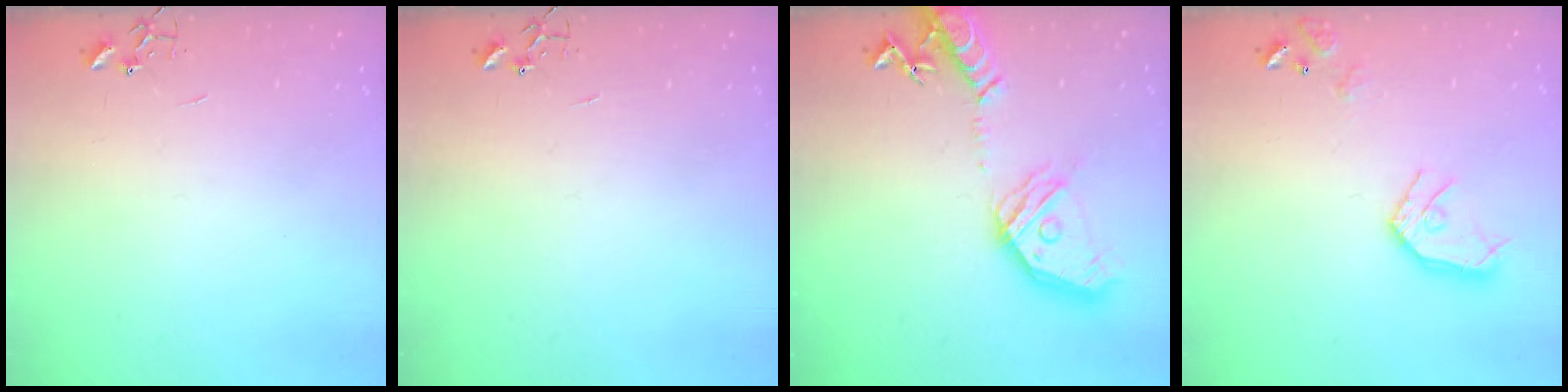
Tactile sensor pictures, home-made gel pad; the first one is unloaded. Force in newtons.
{"total": 0.0}
{"total": 21.3, "press": 21.1, "slide": 3.1}
{"total": 12.7, "press": 12.6, "slide": 1.6}